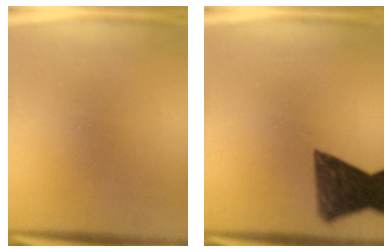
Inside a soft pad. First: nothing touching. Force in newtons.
{"total": 10.1}